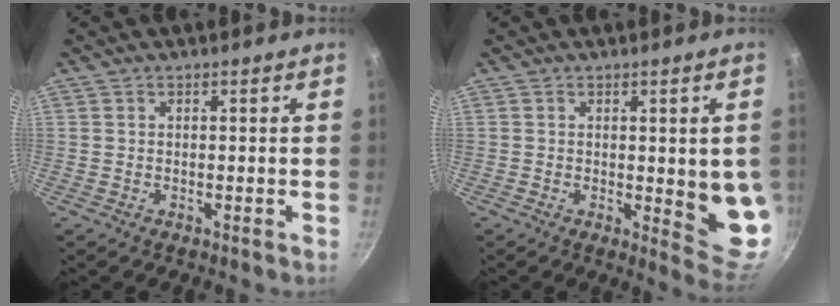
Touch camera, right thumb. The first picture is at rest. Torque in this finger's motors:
{"motor_torque": [-0.32, 0.88, 0.06, 0.02, 0.19]}